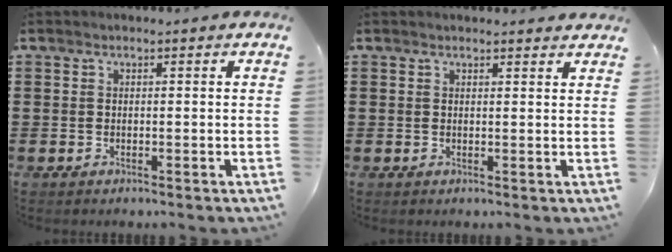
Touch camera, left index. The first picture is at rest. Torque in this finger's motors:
{"motor_torque": [2.14, 0.00, 0.11, 0.04]}